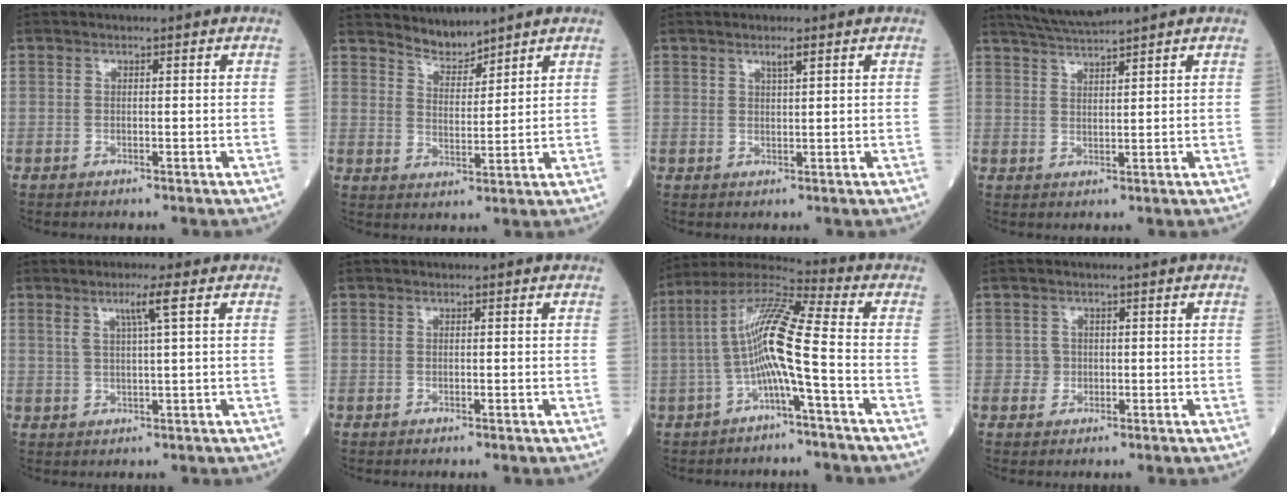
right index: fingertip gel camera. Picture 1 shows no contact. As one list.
[{"total": 4.0, "force": [4.0, 0.3, 0.0], "torque": [-0.004, 0.000, 0.081]}, {"total": 1.5, "force": [1.1, 0.1, 1.1], "torque": [-0.021, 0.000, 0.023]}, {"total": 4.3, "force": [4.0, -1.1, 1.0], "torque": [-0.024, 0.002, 0.082]}, {"total": 3.8, "force": [1.8, -0.6, 3.3], "torque": [-0.066, 0.001, 0.037]}, {"total": 0.0}, {"total": 11.2, "force": [-2.0, 0.1, 11.0], "torque": [-0.220, 0.027, -0.044]}, {"total": 1.5, "force": [-0.1, 1.5, 0.1], "torque": [0.003, 0.006, 0.000]}]